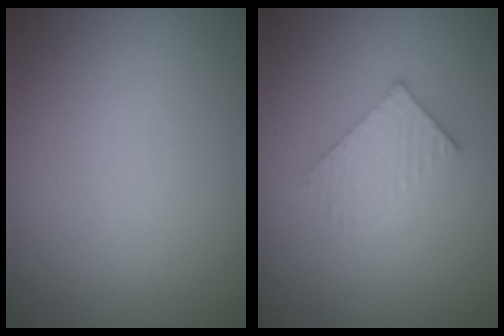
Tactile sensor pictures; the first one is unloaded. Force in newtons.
{"total": 2.7, "press": 2.7, "slide": 0.5}